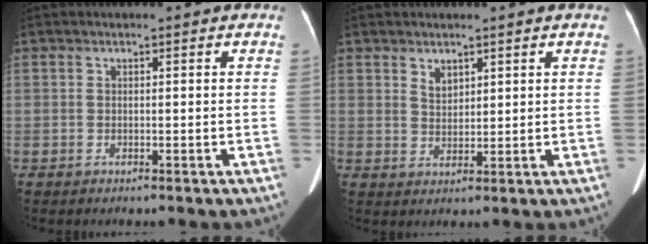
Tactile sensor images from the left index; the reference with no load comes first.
{"total": 2.3, "force": [1.5, 1.3, 1.1], "torque": [-0.023, 0.006, 0.034]}